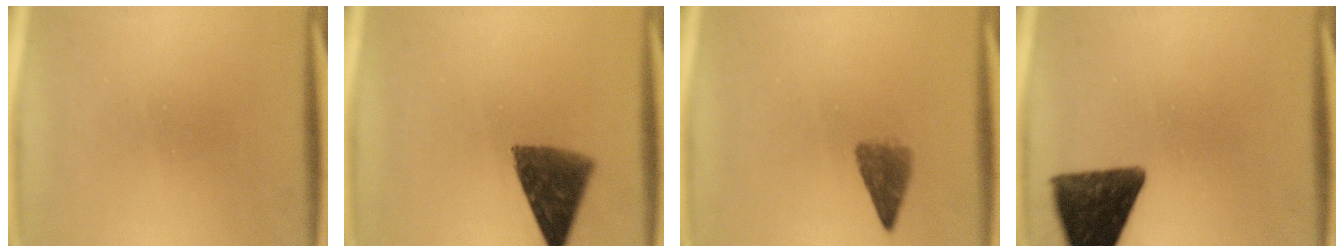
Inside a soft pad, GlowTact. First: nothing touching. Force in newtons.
{"total": 9.6}
{"total": 2.7}
{"total": 12.4}